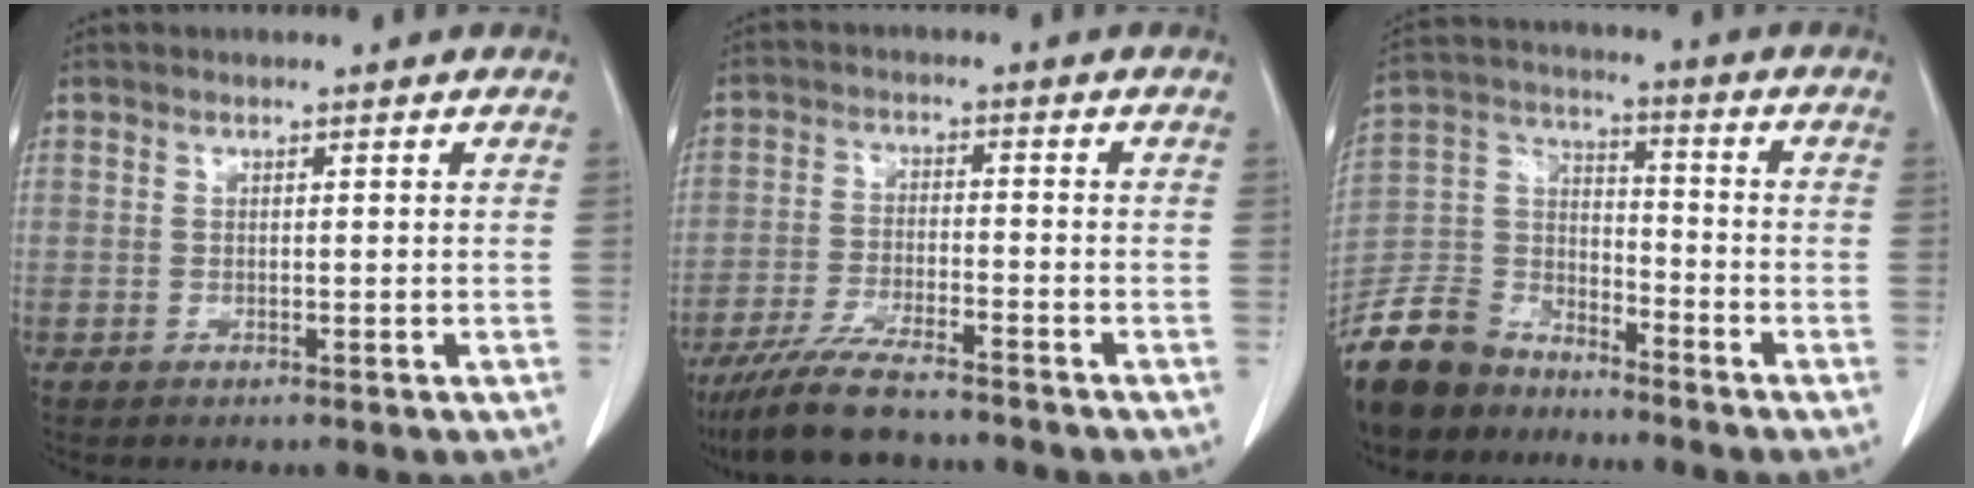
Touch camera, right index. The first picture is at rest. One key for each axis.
{"total": 9.9, "fx": -8.5, "fy": 1.2, "fz": 4.9, "tx": -0.091, "ty": -0.029, "tz": -0.143}
{"total": 11.2, "fx": -9.7, "fy": 5.2, "fz": 2.2, "tx": -0.065, "ty": 0.014, "tz": -0.191}